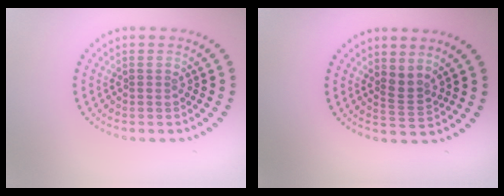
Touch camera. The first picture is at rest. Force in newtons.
{"total": 1.9, "press": 1.3, "slide": 1.3}